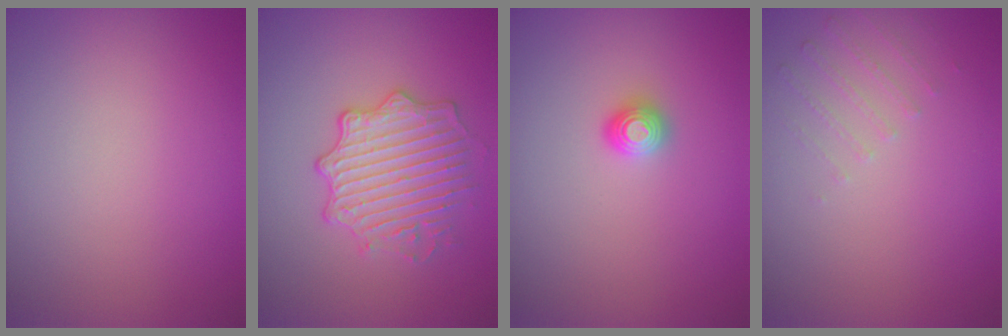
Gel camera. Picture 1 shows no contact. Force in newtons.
{"total": 3.9, "press": 3.8, "slide": 0.8}
{"total": 1.2, "press": 1.1, "slide": 0.2}
{"total": 1.1, "press": 0.7, "slide": 0.8}